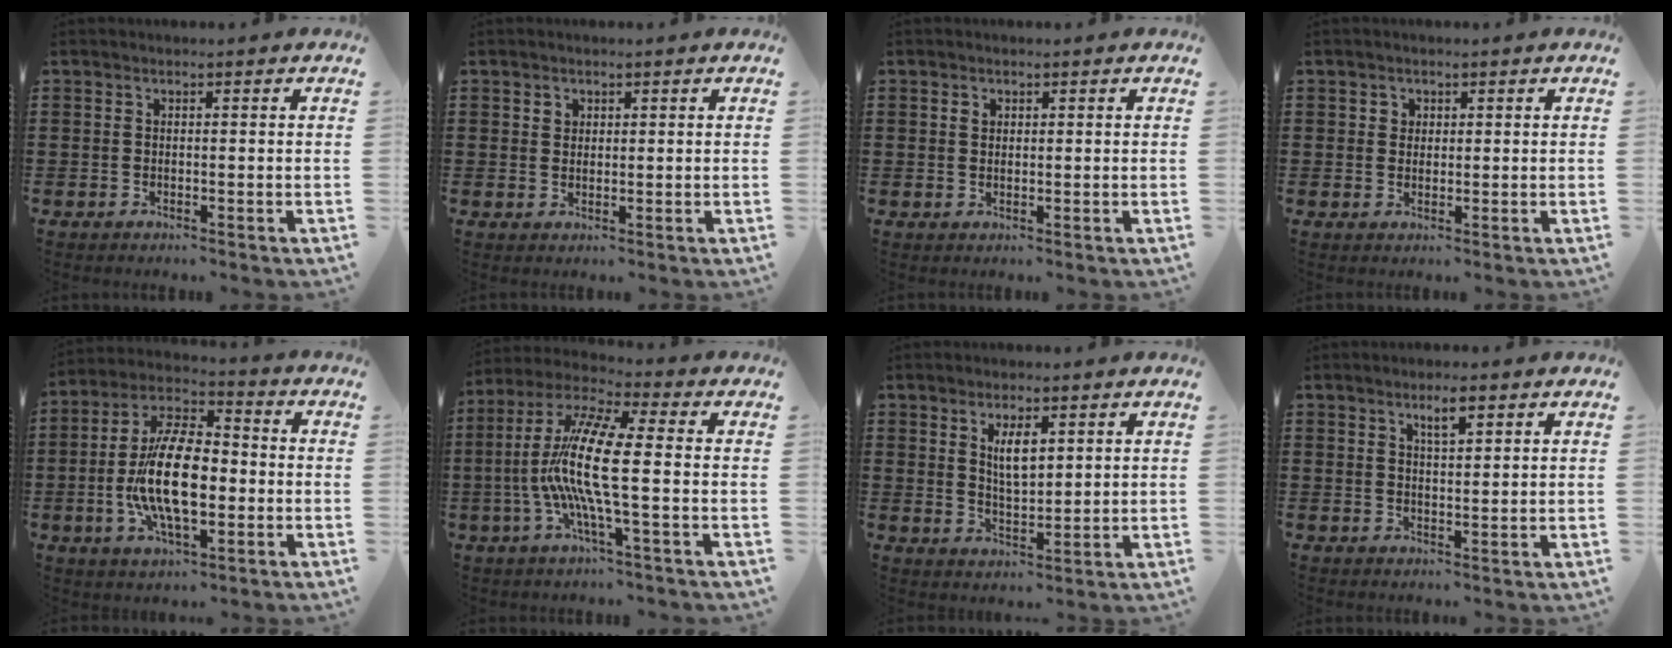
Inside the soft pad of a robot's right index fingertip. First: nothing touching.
{"total": 1.3, "force": [0.8, 1.0, 0.2], "torque": [-0.007, 0.003, 0.017]}
{"total": 0.9, "force": [0.4, 0.8, 0.4], "torque": [-0.009, 0.003, 0.008]}
{"total": 1.5, "force": [0.6, 1.3, 0.2], "torque": [-0.009, 0.006, 0.011]}
{"total": 13.7, "force": [-2.2, 6.6, 11.8], "torque": [-0.253, -0.007, -0.047]}
{"total": 12.3, "force": [-1.9, 2.3, 11.9], "torque": [-0.271, -0.015, -0.050]}
{"total": 4.3, "force": [1.8, 1.5, 3.7], "torque": [-0.062, -0.004, 0.027]}
{"total": 2.8, "force": [1.7, 0.5, 2.2], "torque": [-0.038, 0.000, 0.028]}